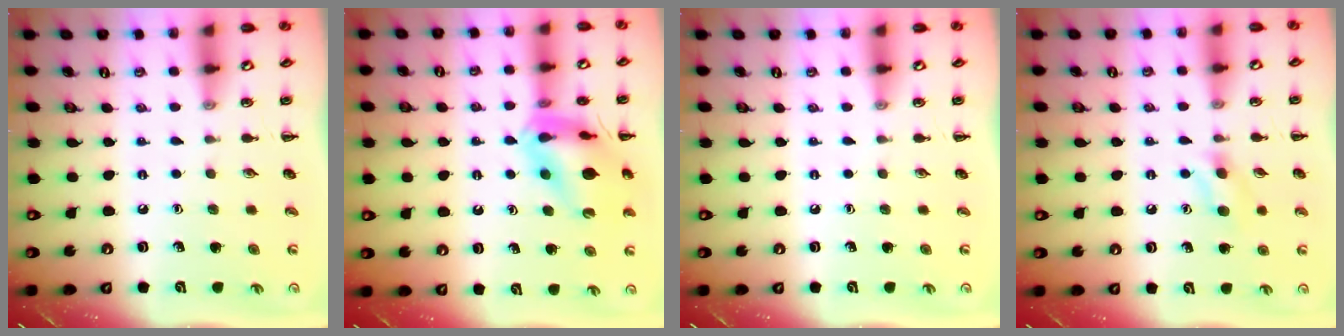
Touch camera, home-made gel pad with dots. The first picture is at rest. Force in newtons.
{"total": 15.7, "press": 15.5, "slide": 2.3}
{"total": 0.0}
{"total": 5.8, "press": 5.5, "slide": 1.6}